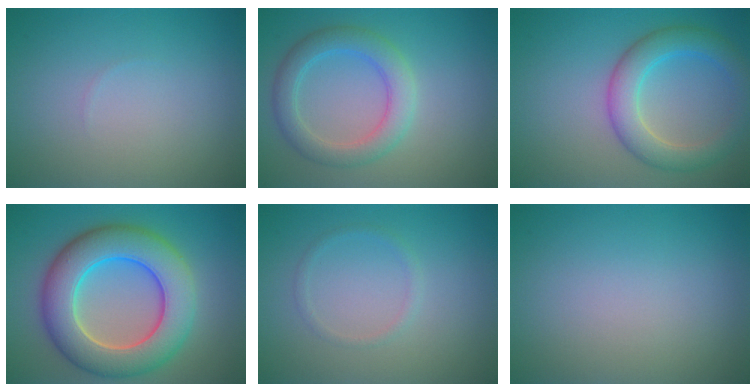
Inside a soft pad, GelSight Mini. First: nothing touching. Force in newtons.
{"total": 3.8, "press": 3.8, "slide": 0.1}
{"total": 4.9, "press": 4.9, "slide": 0.1}
{"total": 10.0, "press": 10.0, "slide": 0.4}
{"total": 1.0, "press": 0.9, "slide": 0.0}
{"total": 0.0}